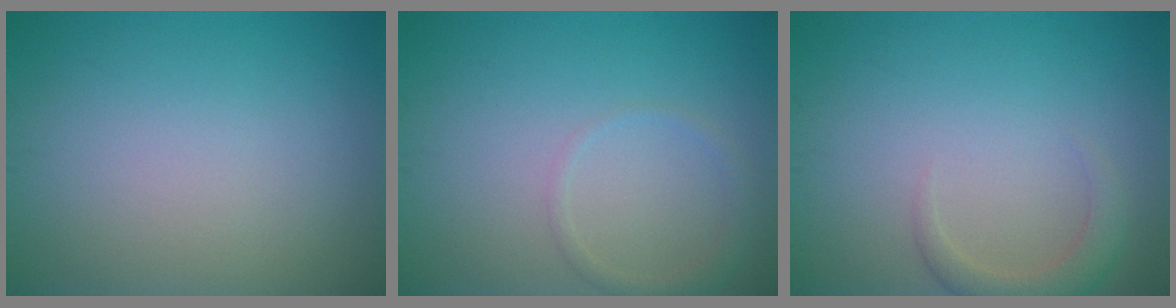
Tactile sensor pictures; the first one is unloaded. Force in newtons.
{"total": 1.4, "press": 1.4, "slide": 0.1}
{"total": 2.3, "press": 2.3, "slide": 0.2}